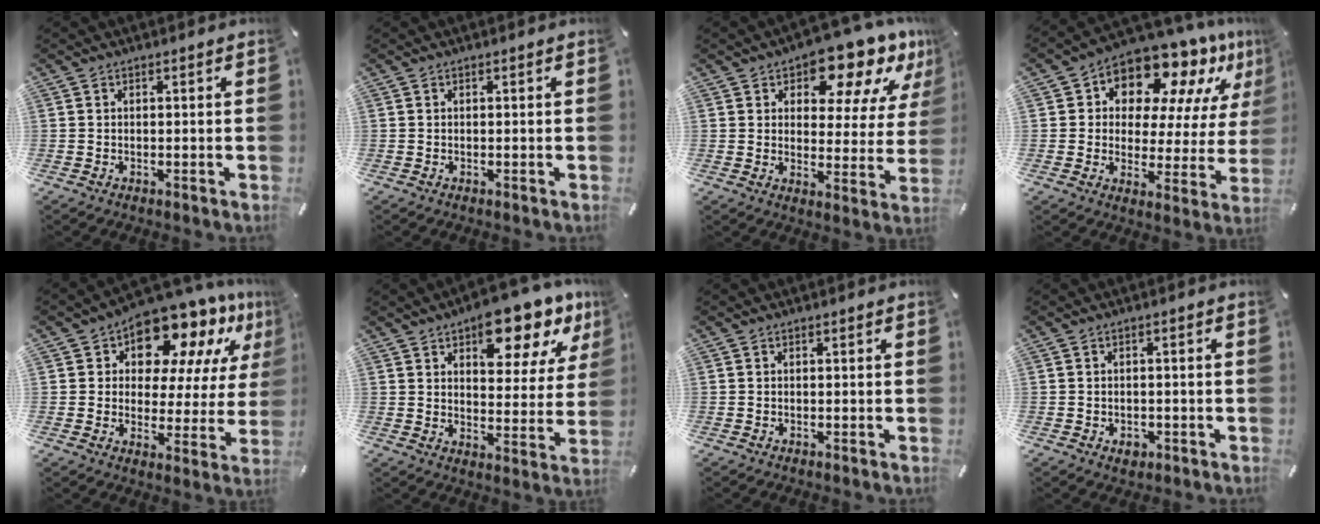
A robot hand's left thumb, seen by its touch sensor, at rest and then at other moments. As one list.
[{"total": 0.0}, {"total": 14.8, "force": [11.2, 6.5, 7.3], "torque": [-0.105, -0.077, 0.190]}, {"total": 13.6, "force": [10.6, 6.7, 5.2], "torque": [-0.079, -0.099, 0.180]}, {"total": 13.4, "force": [10.3, 6.7, 5.5], "torque": [-0.090, -0.084, 0.176]}, {"total": 13.4, "force": [9.2, 6.3, 7.5], "torque": [-0.078, -0.060, 0.153]}, {"total": 0.0}, {"total": 2.2, "force": [-0.9, 1.7, 1.2], "torque": [-0.021, 0.005, -0.017]}]